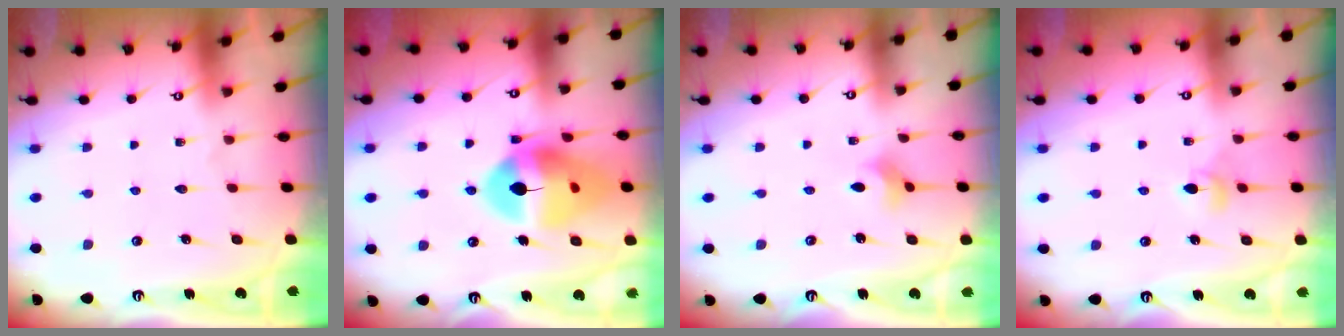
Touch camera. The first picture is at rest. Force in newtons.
{"total": 17.0, "press": 16.9, "slide": 1.8}
{"total": 2.9, "press": 2.8, "slide": 0.6}
{"total": 3.9, "press": 3.8, "slide": 0.9}